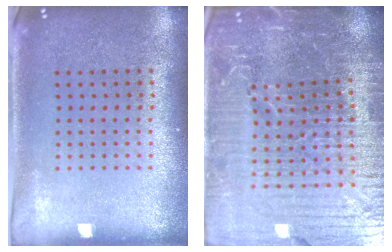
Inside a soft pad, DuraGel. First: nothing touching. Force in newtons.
{"total": 7.1, "press": 6.2, "slide": 3.6}